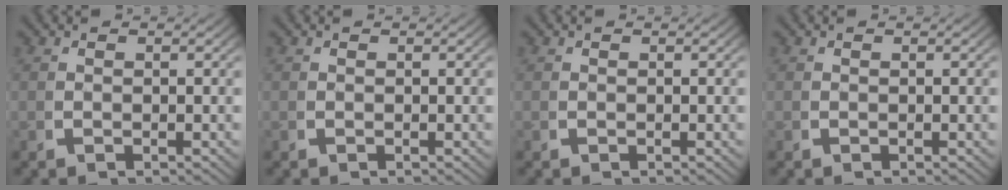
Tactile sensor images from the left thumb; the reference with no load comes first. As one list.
[{"total": 0.0}, {"total": 0.0}, {"total": 0.6, "force": [0.2, -0.5, -0.2], "torque": [0.007, 0.000, 0.005]}]